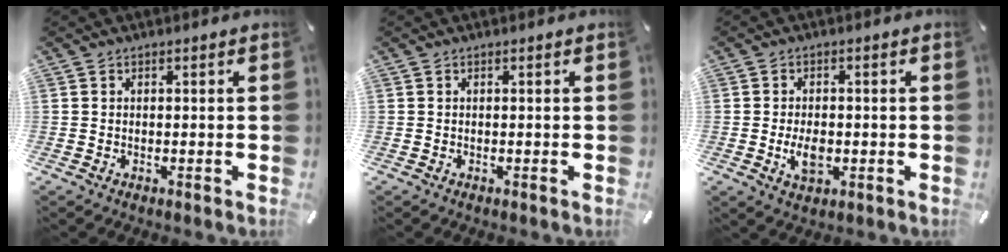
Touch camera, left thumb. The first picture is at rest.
{"total": 0.0}
{"total": 5.1, "force": [-1.0, 3.1, 3.9], "torque": [-0.087, 0.000, -0.020]}